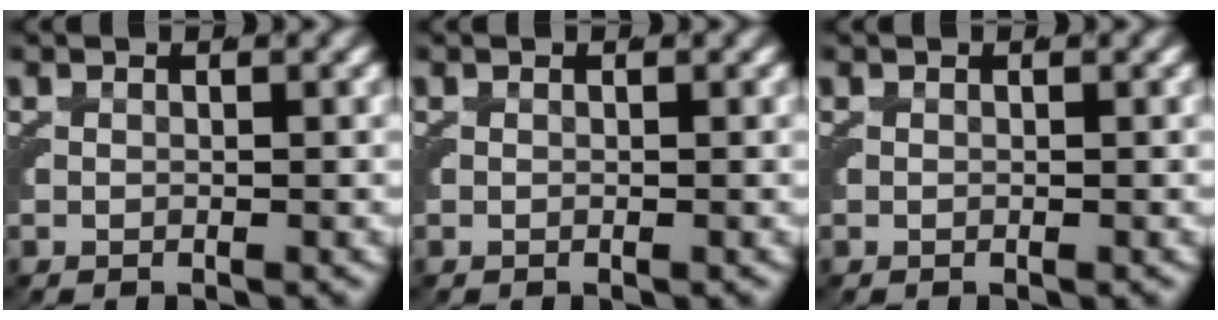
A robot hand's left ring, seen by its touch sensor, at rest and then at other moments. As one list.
[{"total": 0.0}, {"total": 0.0}]